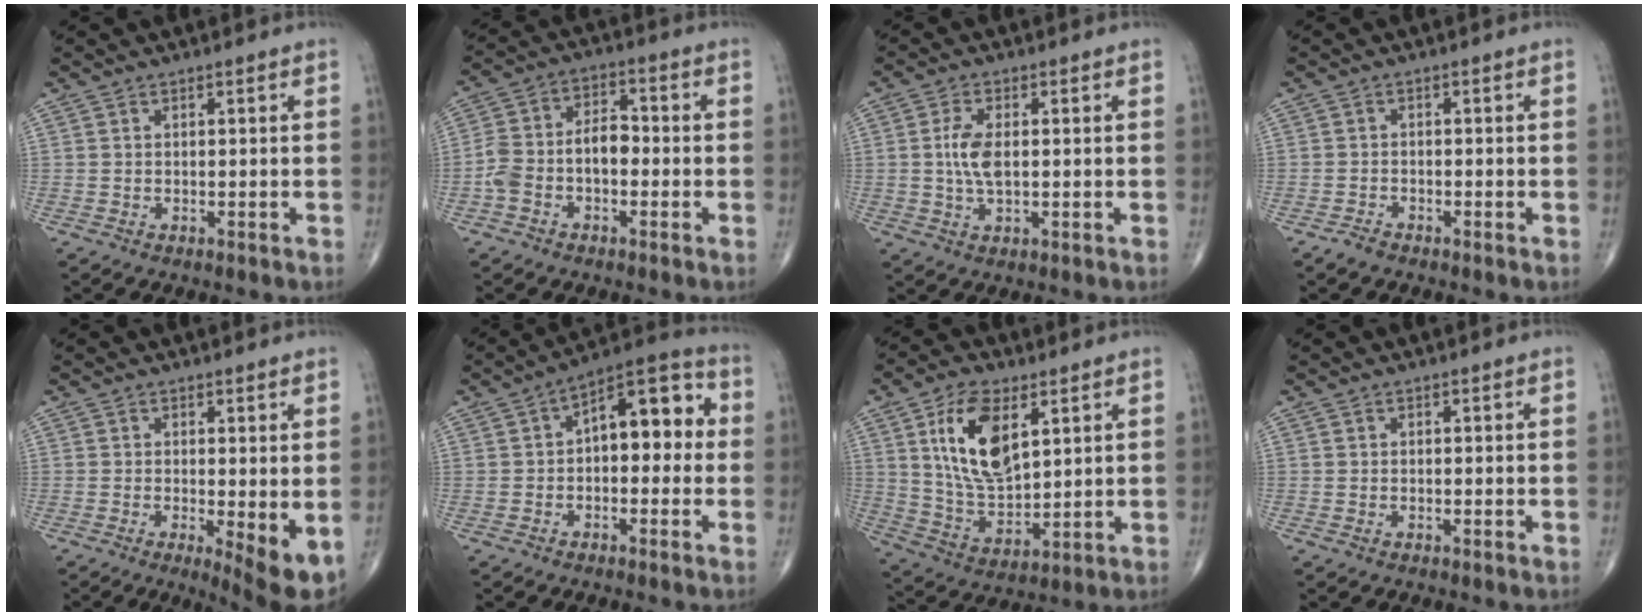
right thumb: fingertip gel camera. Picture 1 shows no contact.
{"total": 8.8, "force": [-2.1, 5.3, 6.6], "torque": [-0.126, 0.039, -0.046]}
{"total": 5.4, "force": [0.4, 2.4, 4.8], "torque": [-0.102, -0.002, 0.006]}
{"total": 1.6, "force": [-1.4, 0.6, 0.6], "torque": [-0.013, -0.002, -0.030]}
{"total": 6.3, "force": [-1.0, 1.7, 6.0], "torque": [-0.088, -0.019, -0.016]}
{"total": 12.0, "force": [0.7, 6.5, 10.1], "torque": [-0.107, 0.039, -0.004]}
{"total": 14.3, "force": [5.2, 7.2, 11.2], "torque": [-0.197, -0.023, 0.106]}
{"total": 0.0}